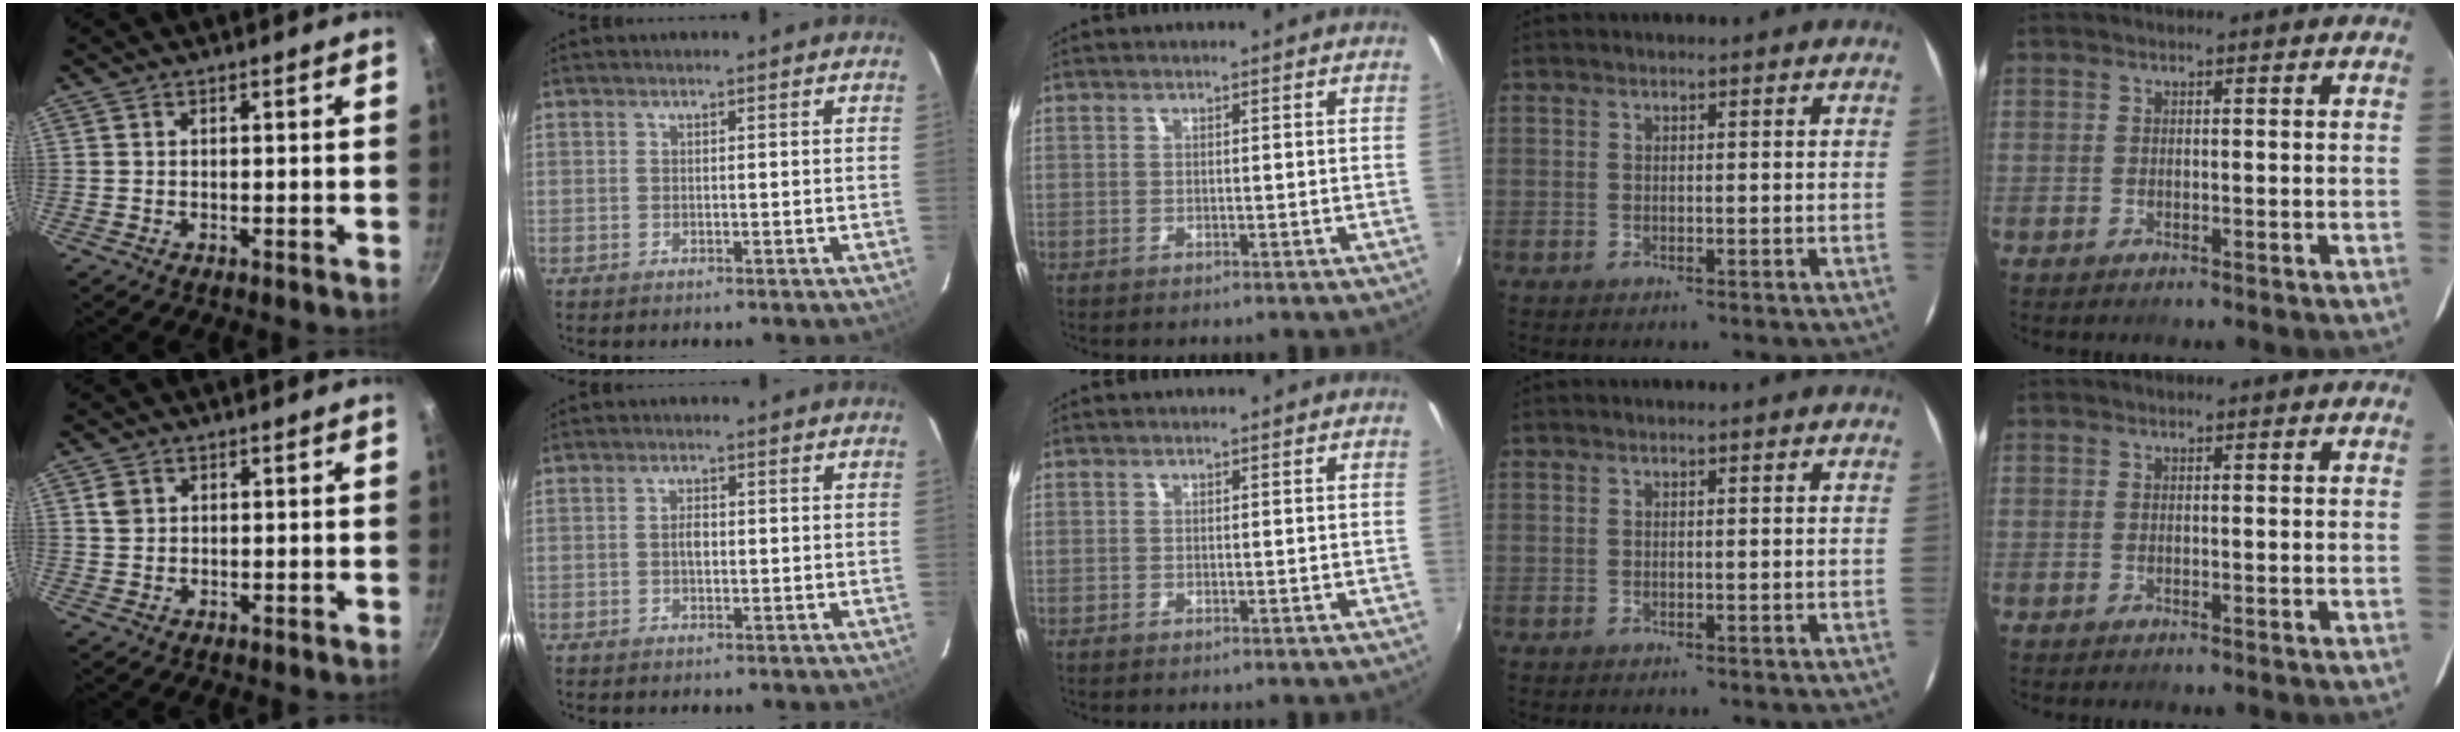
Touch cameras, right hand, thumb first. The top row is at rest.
{"thumb": {"total": 2.0, "force": [0.7, 1.7, 0.8], "torque": [-0.012, 0.002, 0.015]}, "index": {"total": 1.8, "force": [-0.2, 0.9, 1.6], "torque": [-0.030, 0.005, -0.006]}}